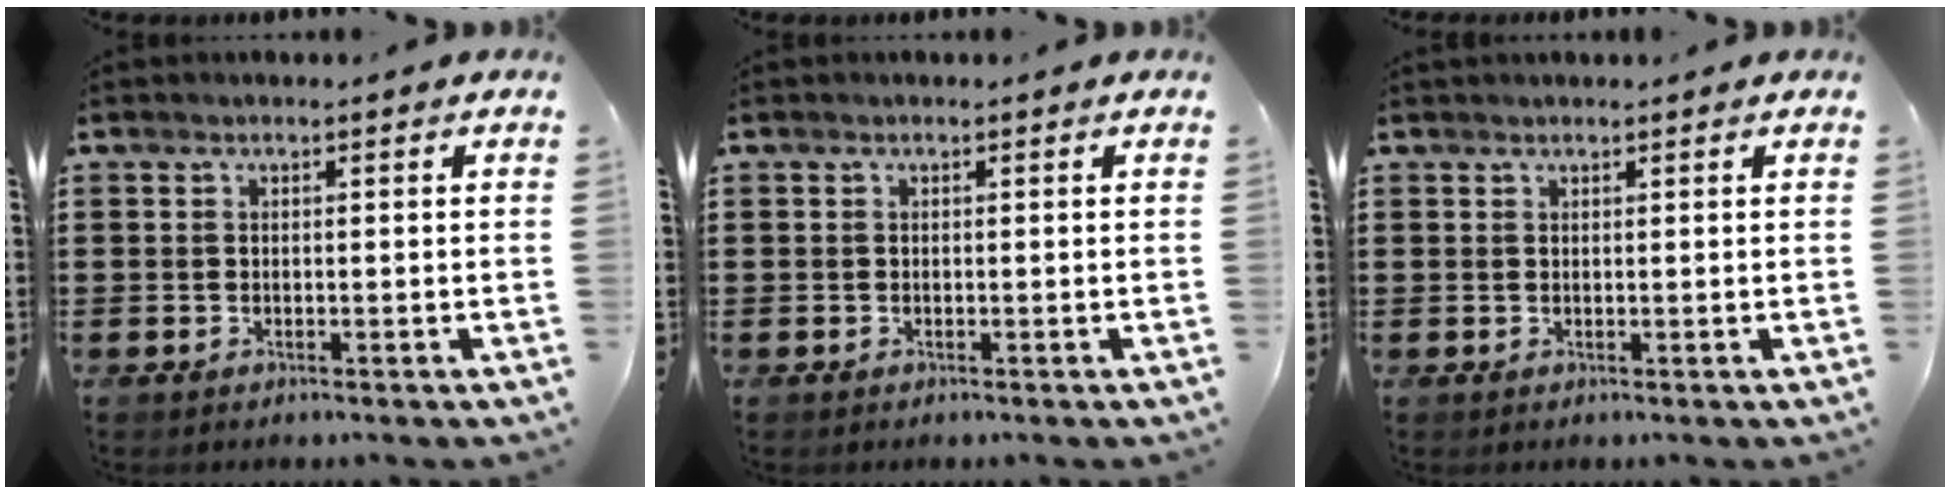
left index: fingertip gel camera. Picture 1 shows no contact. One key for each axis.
{"total": 0.0}
{"total": 0.6, "fx": 0.6, "fy": 0.0, "fz": 0.2, "tx": -0.005, "ty": -0.001, "tz": 0.012}